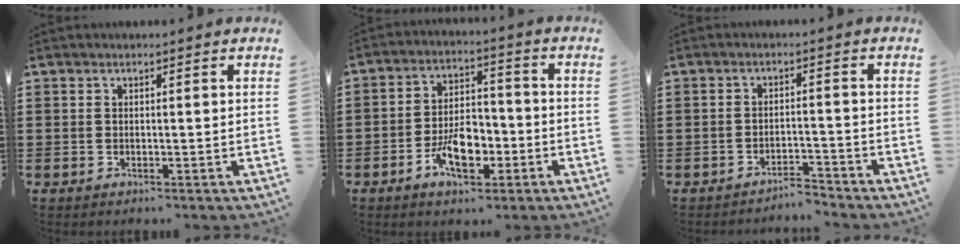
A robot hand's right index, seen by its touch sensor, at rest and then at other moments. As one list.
[{"total": 8.1, "force": [-3.3, 4.5, 5.9], "torque": [-0.108, 0.004, -0.062]}, {"total": 3.2, "force": [-3.1, 0.1, 0.3], "torque": [-0.010, 0.001, -0.066]}]